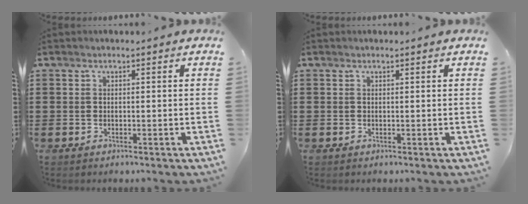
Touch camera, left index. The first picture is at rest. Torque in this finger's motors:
{"motor_torque": [-0.04, -0.02, -0.01, 0.00]}